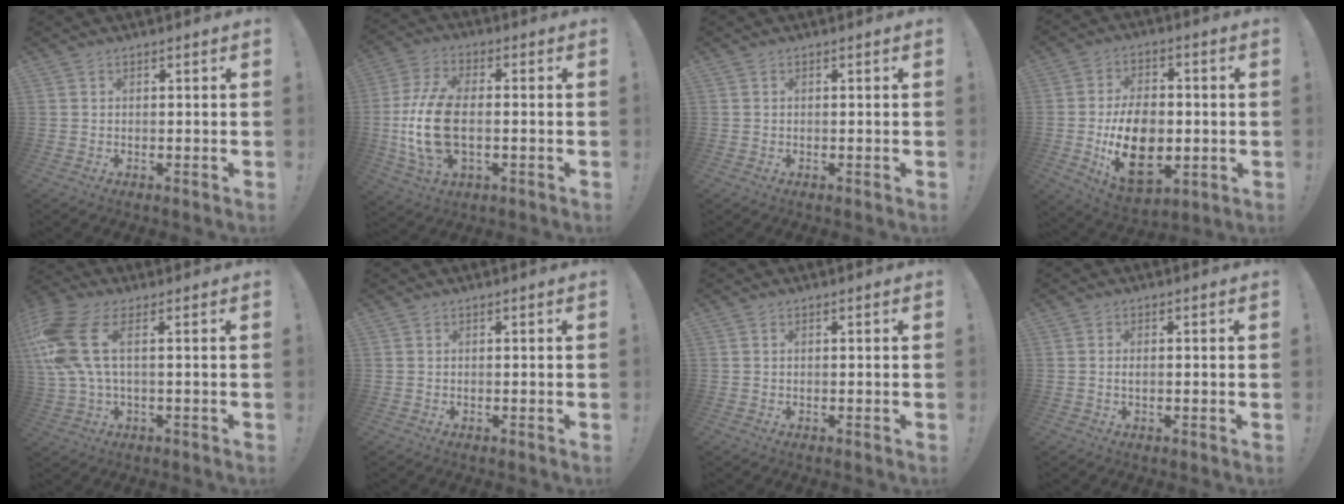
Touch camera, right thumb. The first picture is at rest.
{"total": 15.8, "force": [-1.8, 8.6, 13.2], "torque": [-0.275, -0.001, -0.025]}
{"total": 0.0}
{"total": 17.8, "force": [-3.8, 11.5, 13.0], "torque": [-0.217, 0.003, -0.060]}
{"total": 14.3, "force": [3.1, 6.9, 12.2], "torque": [-0.256, -0.003, 0.058]}
{"total": 0.0}
{"total": 0.0}
{"total": 1.0, "force": [-0.2, 0.4, 0.9], "torque": [-0.026, 0.003, -0.002]}